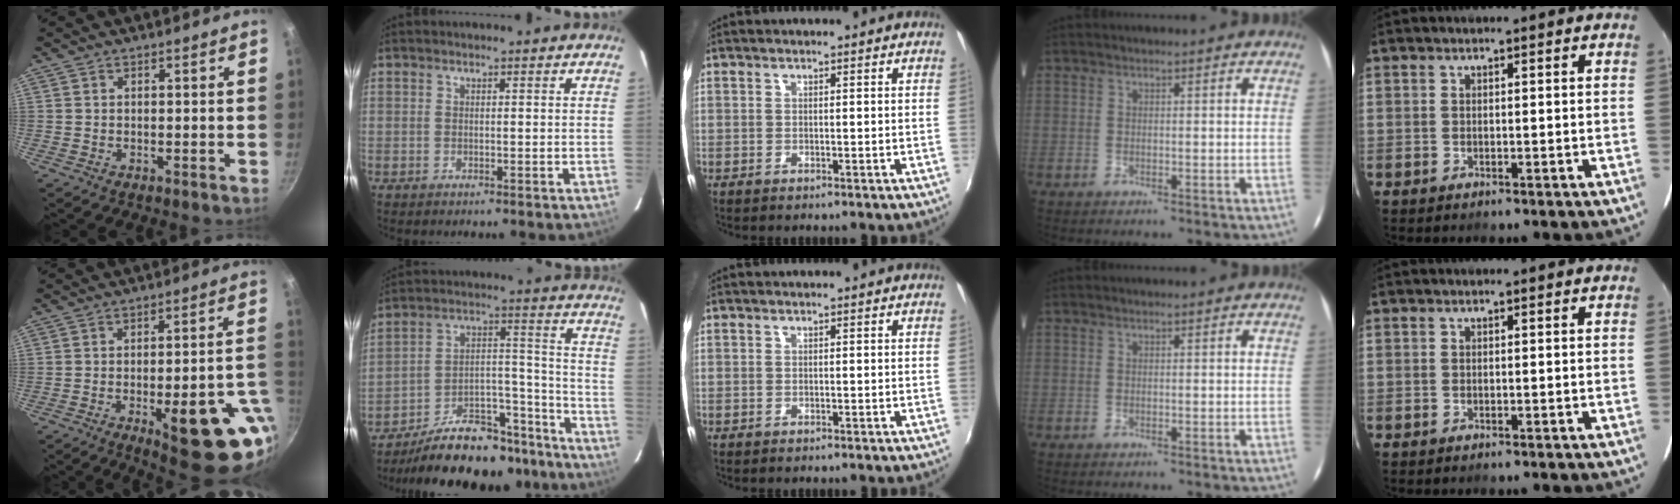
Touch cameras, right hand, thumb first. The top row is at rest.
{"thumb": {"total": 21.2, "force": [-7.7, 7.2, 18.4], "torque": [-0.185, 0.020, -0.093]}, "index": {"total": 22.9, "force": [-19.6, 8.2, 8.4], "torque": [-0.132, 0.050, -0.267]}}